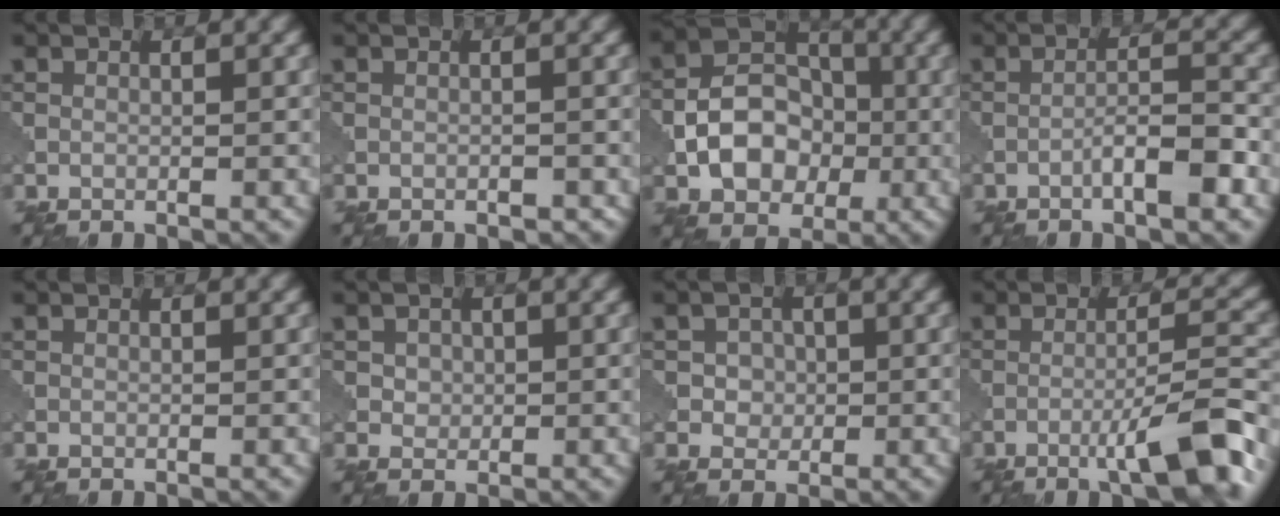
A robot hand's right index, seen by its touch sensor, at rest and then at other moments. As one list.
[{"total": 0.7, "force": [-0.5, 0.3, 0.4], "torque": [-0.006, -0.001, -0.006]}, {"total": 7.3, "force": [-1.6, 5.4, 4.6], "torque": [-0.068, 0.004, -0.029]}, {"total": 3.9, "force": [-1.9, 0.6, 3.3], "torque": [-0.056, 0.013, -0.038]}, {"total": 0.0}, {"total": 1.8, "force": [0.5, 1.6, 0.7], "torque": [-0.014, 0.000, 0.017]}, {"total": 2.3, "force": [0.2, 2.2, 0.9], "torque": [-0.005, 0.001, 0.003]}, {"total": 6.8, "force": [-3.7, 0.7, 5.6], "torque": [-0.080, 0.013, -0.066]}]